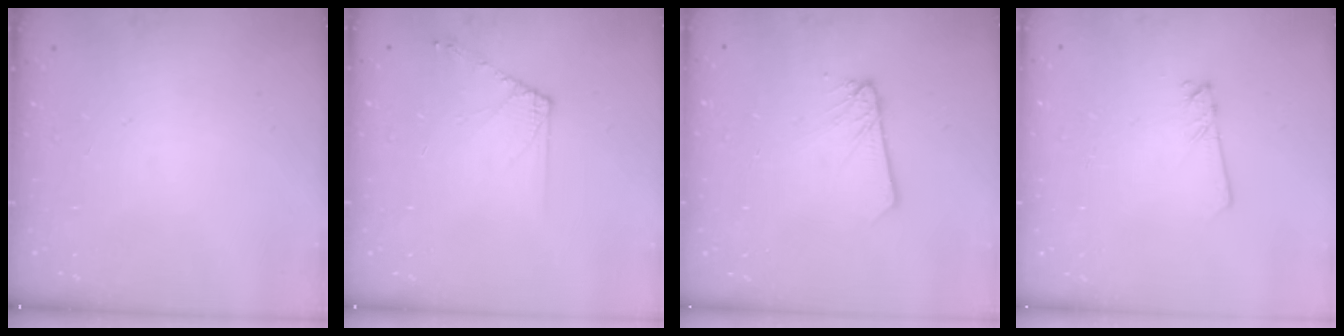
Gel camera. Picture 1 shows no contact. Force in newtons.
{"total": 6.5, "press": 6.4, "slide": 1.1}
{"total": 2.5, "press": 2.5, "slide": 0.1}
{"total": 2.0, "press": 2.0, "slide": 0.1}